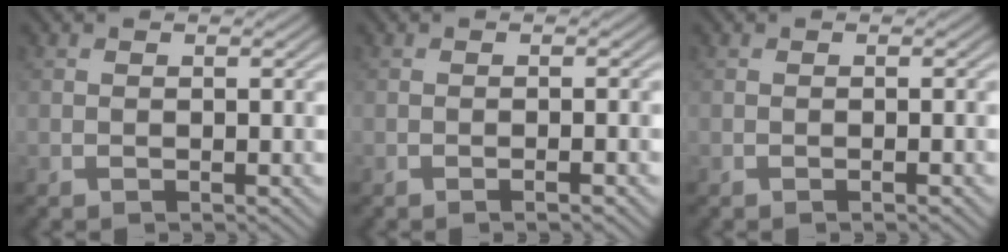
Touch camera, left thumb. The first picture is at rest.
{"total": 1.4, "force": [-0.5, 0.1, 1.3], "torque": [-0.015, 0.003, -0.012]}
{"total": 0.7, "force": [-0.3, 0.0, 0.7], "torque": [-0.010, 0.000, -0.007]}